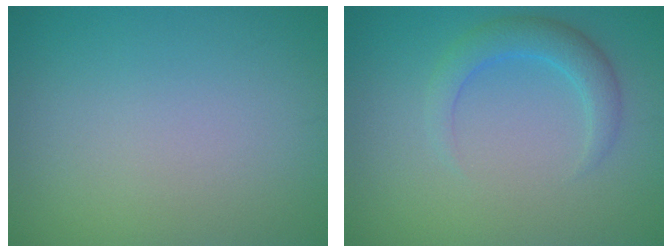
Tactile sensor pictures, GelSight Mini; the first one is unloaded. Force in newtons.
{"total": 2.8, "press": 2.8, "slide": 0.2}